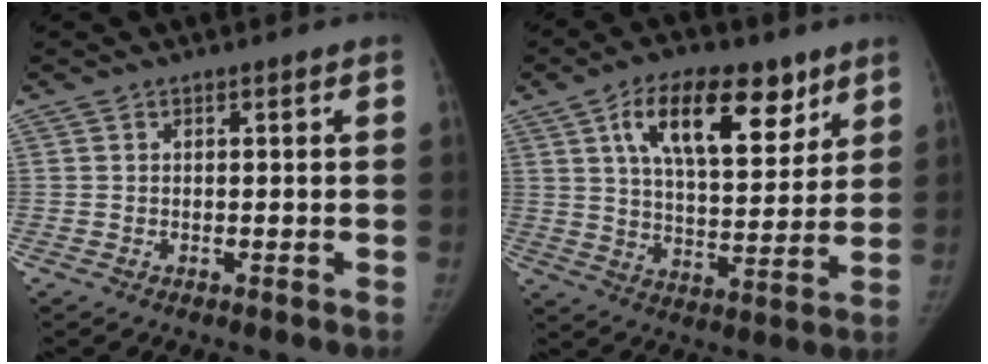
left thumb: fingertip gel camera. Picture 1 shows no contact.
{"total": 17.4, "force": [8.8, 8.3, 12.5], "torque": [-0.158, -0.031, 0.148]}